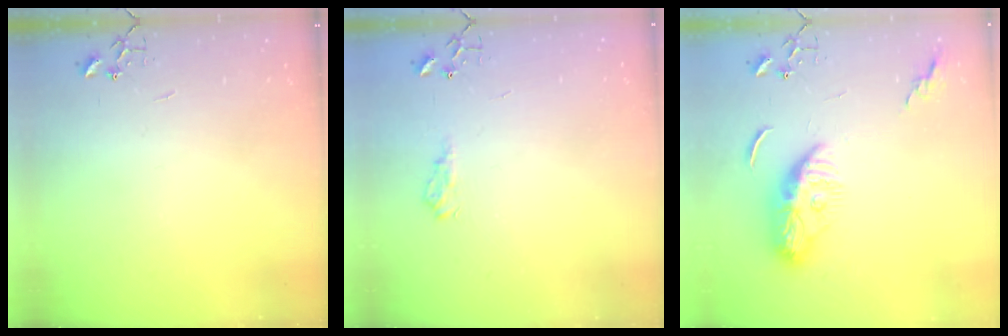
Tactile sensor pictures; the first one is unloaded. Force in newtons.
{"total": 8.2, "press": 8.2, "slide": 0.9}
{"total": 9.4, "press": 9.4, "slide": 1.0}